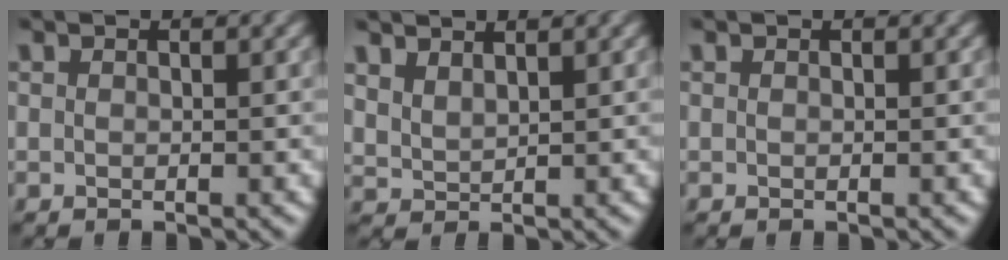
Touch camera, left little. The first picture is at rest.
{"total": 2.0, "force": [1.7, 0.6, 0.8], "torque": [-0.021, 0.005, 0.038]}
{"total": 0.0}